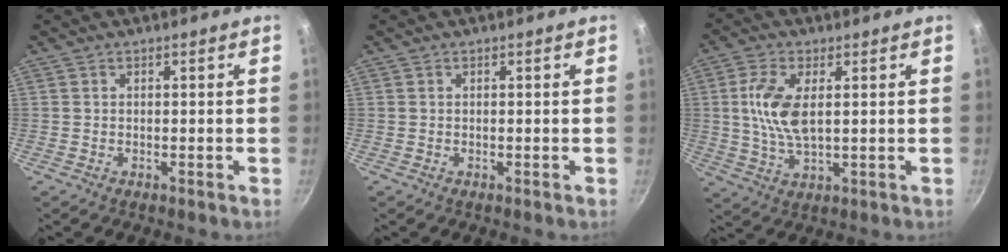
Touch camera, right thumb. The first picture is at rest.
{"total": 0.0}
{"total": 9.2, "force": [1.6, 4.3, 8.0], "torque": [-0.160, -0.001, 0.031]}